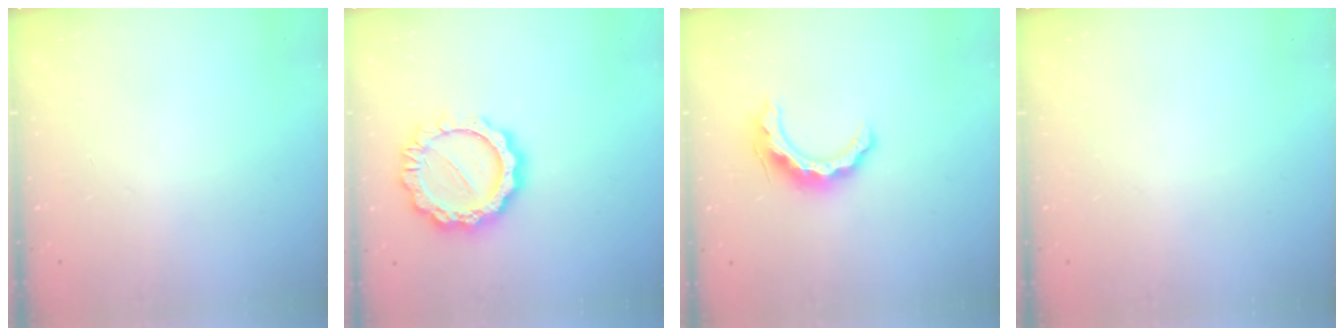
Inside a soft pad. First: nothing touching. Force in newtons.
{"total": 13.7, "press": 13.7, "slide": 1.1}
{"total": 11.2, "press": 11.2, "slide": 0.6}
{"total": 0.0}